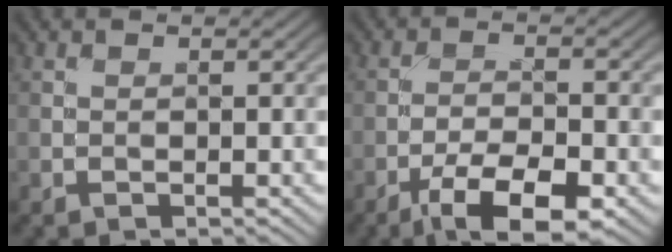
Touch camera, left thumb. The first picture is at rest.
{"total": 8.8, "force": [-5.2, 2.9, 6.4], "torque": [-0.110, -0.003, -0.092]}